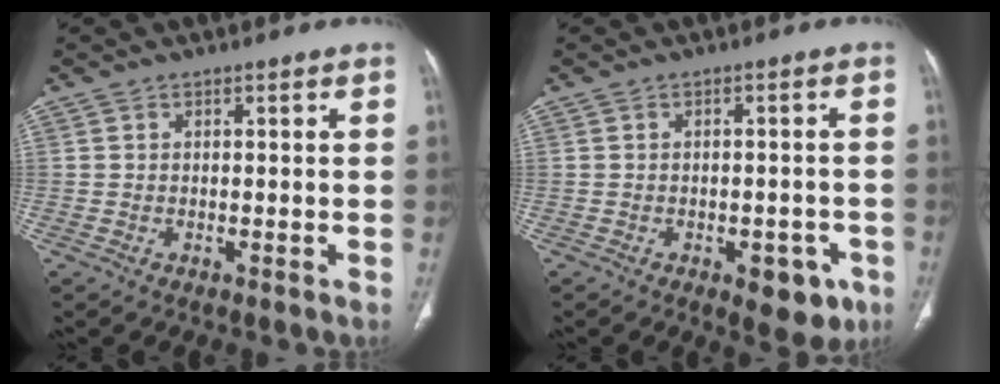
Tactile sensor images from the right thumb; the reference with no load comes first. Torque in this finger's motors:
{"motor_torque": [0.67, 1.17, -0.13, 0.05, 0.10]}